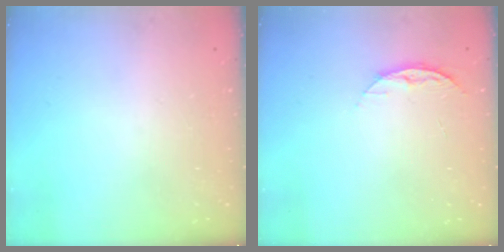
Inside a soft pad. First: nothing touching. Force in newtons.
{"total": 7.2, "press": 7.2, "slide": 0.9}